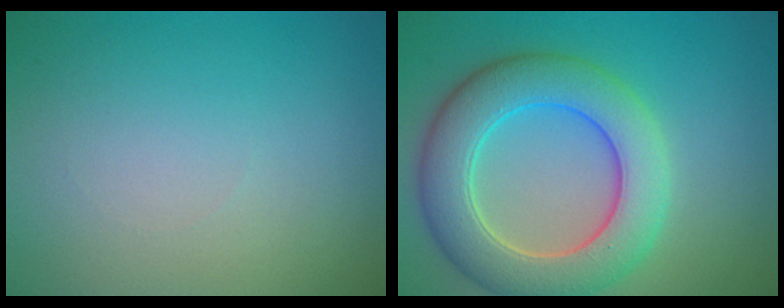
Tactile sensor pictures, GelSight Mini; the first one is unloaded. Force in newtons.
{"total": 7.9, "press": 7.9, "slide": 0.4}